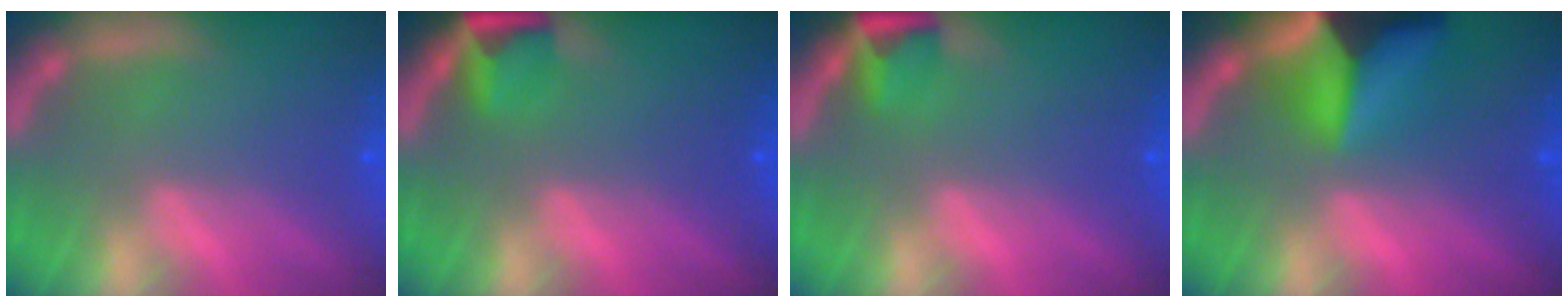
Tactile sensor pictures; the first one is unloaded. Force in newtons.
{"total": 2.9}
{"total": 2.4}
{"total": 9.9}